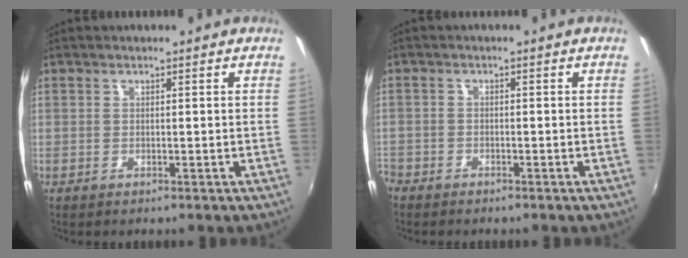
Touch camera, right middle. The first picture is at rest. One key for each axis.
{"total": 3.3, "fx": -2.7, "fy": 1.8, "fz": 0.6, "tx": -0.033, "ty": -0.002, "tz": -0.052}